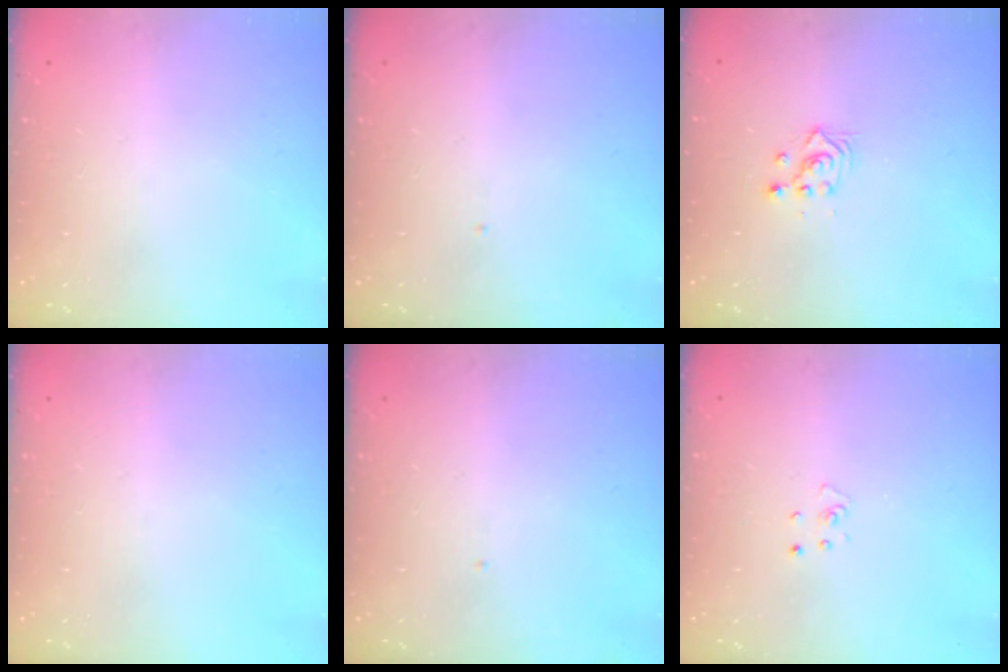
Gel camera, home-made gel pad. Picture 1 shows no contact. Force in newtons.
{"total": 0.0}
{"total": 2.3, "press": 2.3, "slide": 0.2}
{"total": 0.0}
{"total": 0.0}
{"total": 2.3, "press": 2.3, "slide": 0.2}